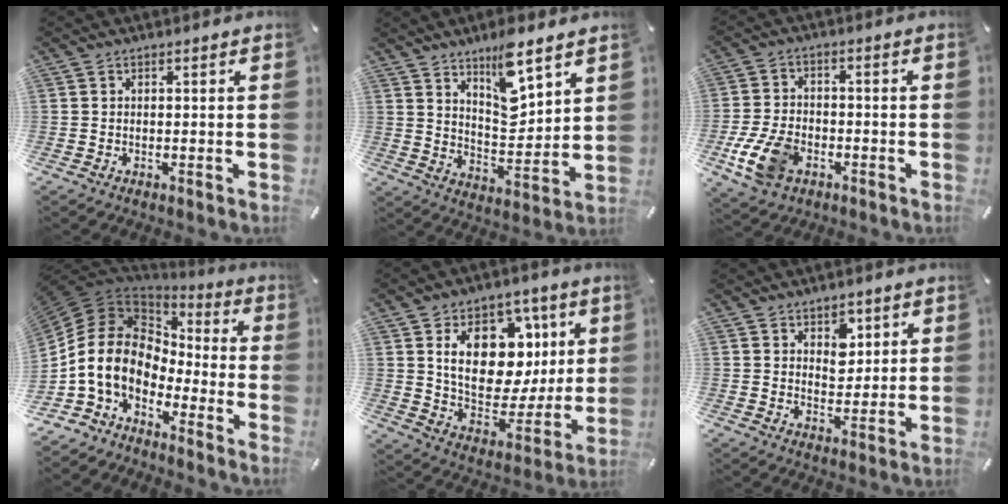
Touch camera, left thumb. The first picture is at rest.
{"total": 11.3, "force": [8.6, 4.1, 6.1], "torque": [-0.083, -0.065, 0.149]}
{"total": 10.4, "force": [-4.2, 6.9, 6.6], "torque": [-0.150, 0.008, -0.074]}
{"total": 12.7, "force": [-3.3, 9.3, 8.0], "torque": [-0.204, 0.003, -0.070]}
{"total": 19.1, "force": [7.0, 13.3, 11.8], "torque": [-0.179, -0.036, 0.127]}
{"total": 5.3, "force": [2.9, 4.1, 1.8], "torque": [0.000, -0.019, 0.043]}